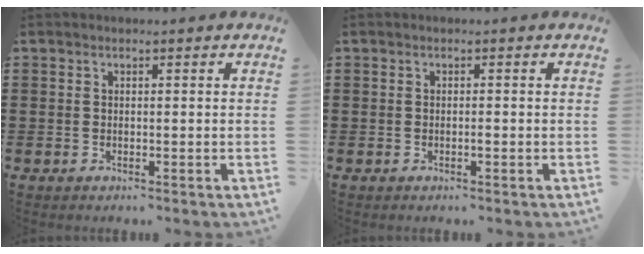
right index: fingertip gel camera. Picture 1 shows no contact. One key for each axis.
{"total": 0.6, "fx": -0.2, "fy": 0.1, "fz": 0.5, "tx": -0.010, "ty": -0.002, "tz": -0.005}